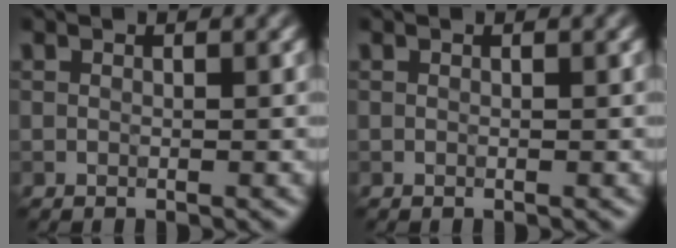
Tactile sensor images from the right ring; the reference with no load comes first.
{"total": 0.0}